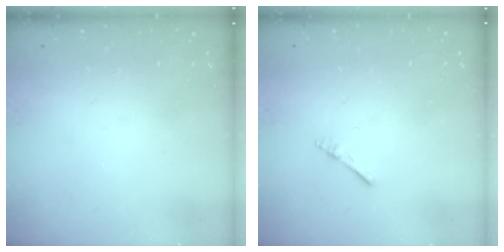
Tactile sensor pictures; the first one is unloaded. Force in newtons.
{"total": 2.2, "press": 2.2, "slide": 0.3}